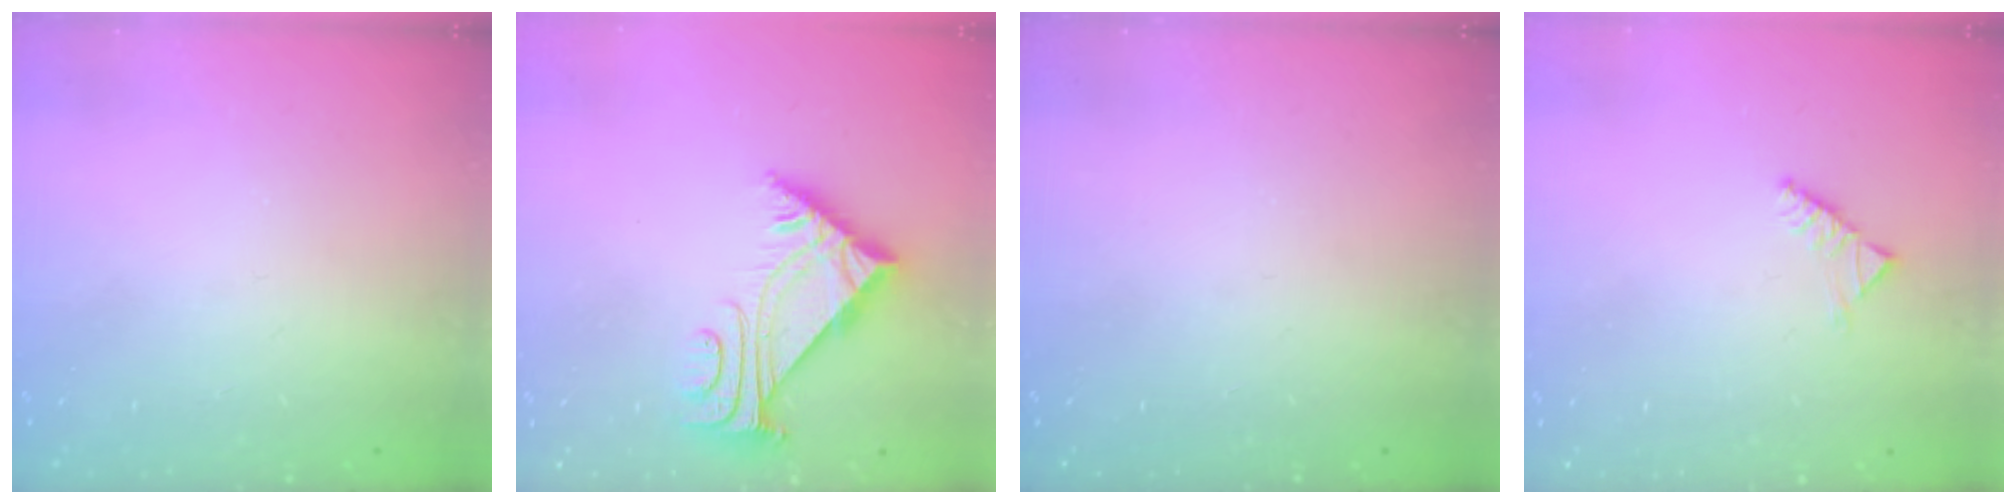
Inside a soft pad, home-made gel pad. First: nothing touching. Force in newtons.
{"total": 5.5, "press": 5.4, "slide": 0.8}
{"total": 0.0}
{"total": 2.6, "press": 2.5, "slide": 0.8}